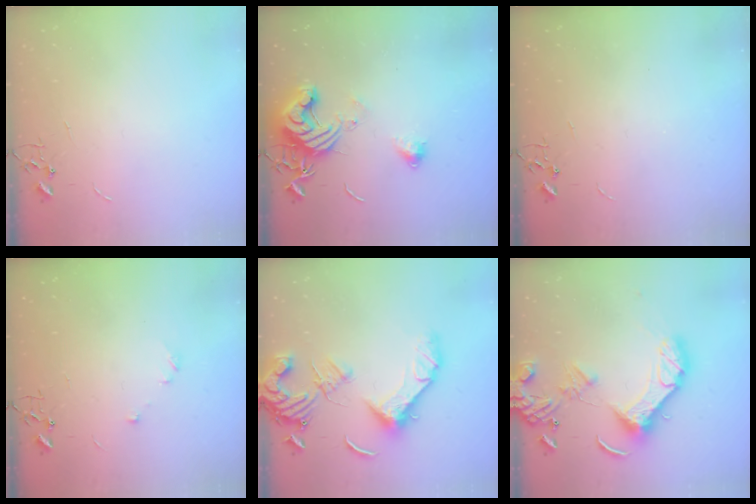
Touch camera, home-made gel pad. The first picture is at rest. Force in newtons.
{"total": 13.3, "press": 13.2, "slide": 1.7}
{"total": 0.0}
{"total": 5.1, "press": 5.0, "slide": 0.7}
{"total": 16.2, "press": 16.0, "slide": 2.2}
{"total": 15.6, "press": 15.2, "slide": 3.3}